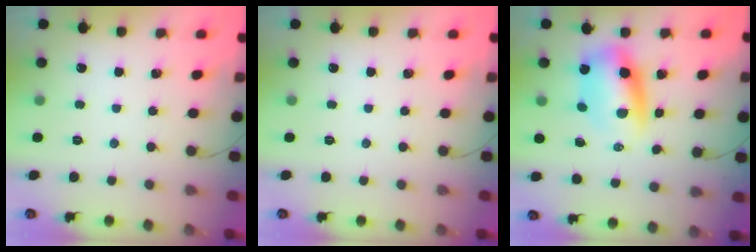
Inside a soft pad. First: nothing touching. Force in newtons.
{"total": 0.0}
{"total": 9.2, "press": 8.9, "slide": 2.5}